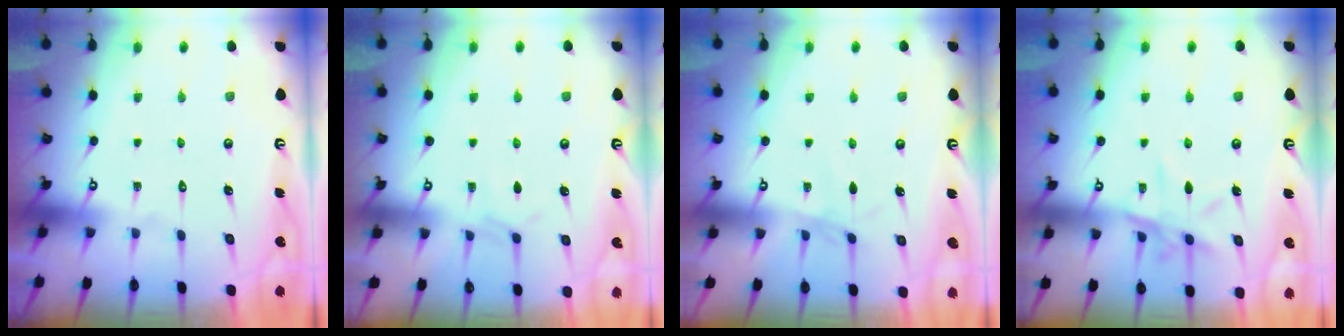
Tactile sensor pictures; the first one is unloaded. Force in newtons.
{"total": 3.0, "press": 2.9, "slide": 0.4}
{"total": 1.4, "press": 1.3, "slide": 0.3}
{"total": 10.0, "press": 10.0, "slide": 0.8}